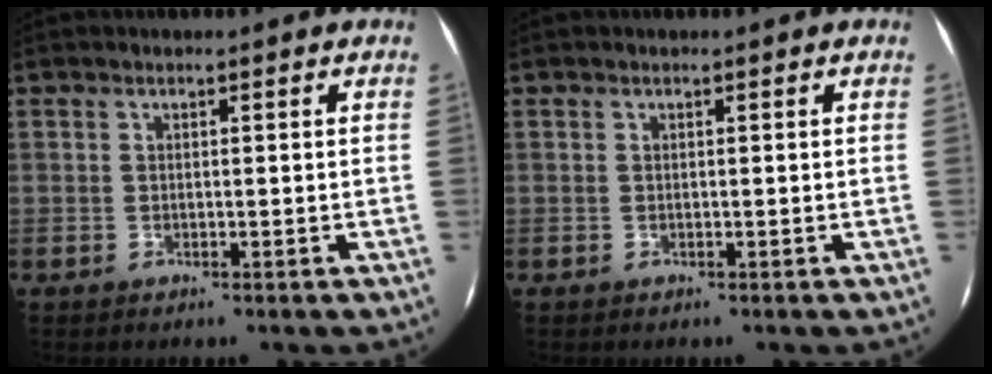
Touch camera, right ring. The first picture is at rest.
{"total": 0.0}